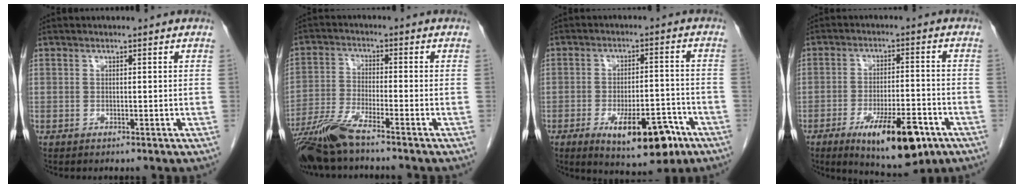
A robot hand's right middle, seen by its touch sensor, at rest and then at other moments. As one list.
[{"total": 7.9, "force": [-6.3, 0.1, 4.7], "torque": [-0.099, -0.026, -0.125]}, {"total": 11.3, "force": [-5.9, 3.9, 8.8], "torque": [-0.128, -0.003, -0.080]}, {"total": 12.8, "force": [-6.7, 3.4, 10.3], "torque": [-0.157, -0.013, -0.096]}]